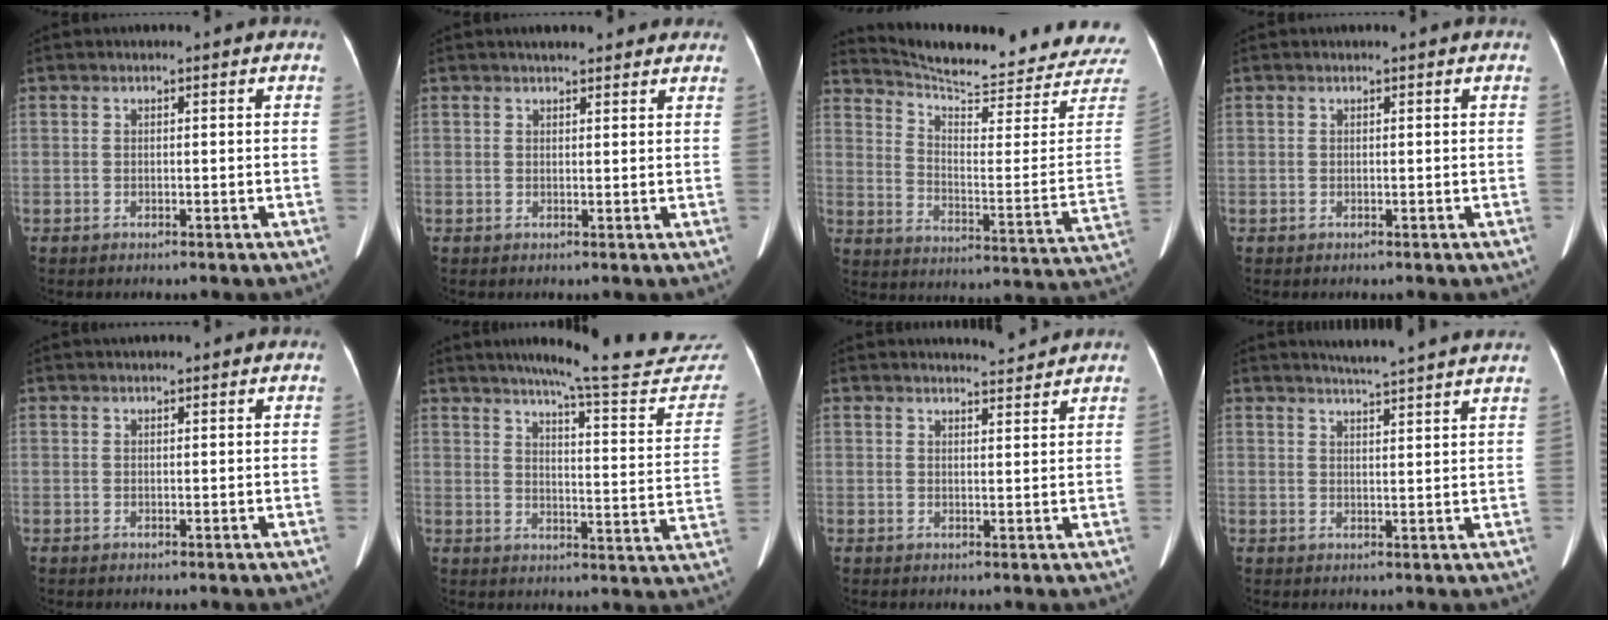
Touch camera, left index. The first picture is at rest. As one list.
[{"total": 6.4, "force": [5.4, 1.7, 2.9], "torque": [-0.032, 0.022, 0.067]}, {"total": 25.1, "force": [24.1, 1.3, 6.6], "torque": [-0.106, -0.122, 0.298]}, {"total": 0.0}, {"total": 2.3, "force": [2.0, 0.3, 1.0], "torque": [-0.008, 0.027, 0.028]}, {"total": 23.3, "force": [21.6, 1.2, 8.7], "torque": [-0.106, -0.090, 0.254]}, {"total": 3.0, "force": [3.0, -0.5, -0.1], "torque": [-0.004, -0.006, 0.043]}, {"total": 9.4, "force": [8.6, -0.9, 3.7], "torque": [-0.056, 0.007, 0.101]}]